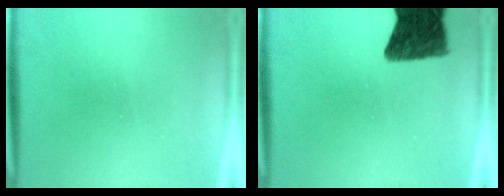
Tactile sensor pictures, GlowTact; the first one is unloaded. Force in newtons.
{"total": 11.2}